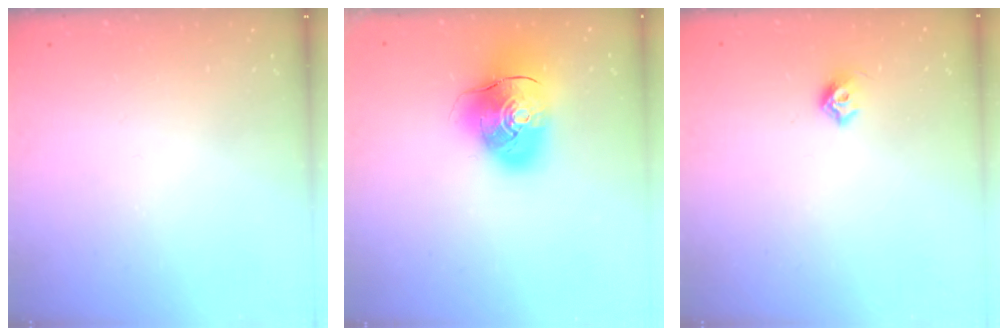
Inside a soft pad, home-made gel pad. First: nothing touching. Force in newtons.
{"total": 13.9, "press": 13.7, "slide": 2.3}
{"total": 6.0, "press": 5.9, "slide": 1.2}